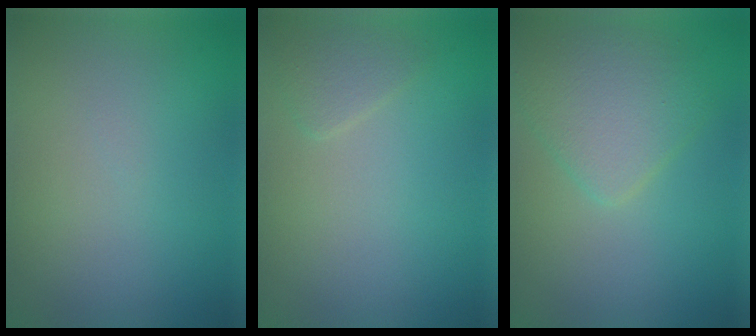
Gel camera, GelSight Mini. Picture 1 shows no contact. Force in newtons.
{"total": 1.3, "press": 1.3, "slide": 0.0}
{"total": 3.7, "press": 3.7, "slide": 0.1}